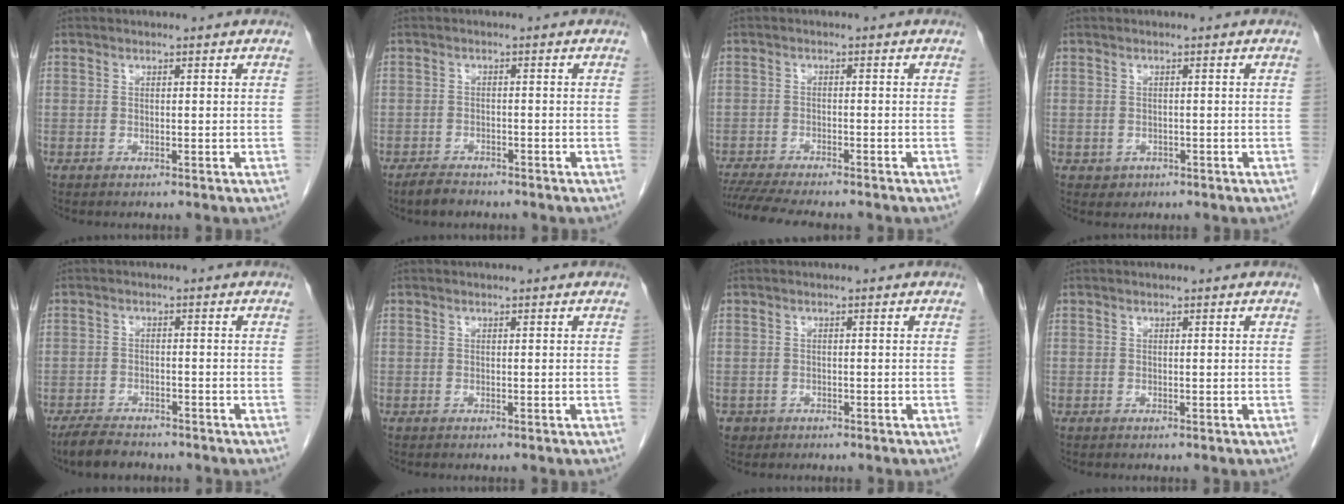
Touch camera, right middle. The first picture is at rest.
{"total": 2.7, "force": [-2.3, 1.0, 0.9], "torque": [-0.023, -0.001, -0.038]}
{"total": 10.5, "force": [-9.3, 1.3, 4.8], "torque": [-0.071, -0.012, -0.141]}
{"total": 1.4, "force": [-0.6, 1.2, 0.2], "torque": [-0.003, 0.004, -0.003]}
{"total": 4.8, "force": [-4.2, 1.5, 1.8], "torque": [-0.036, -0.007, -0.071]}
{"total": 0.0}
{"total": 1.2, "force": [-0.7, 1.0, 0.0], "torque": [-0.007, 0.004, -0.008]}
{"total": 0.0}